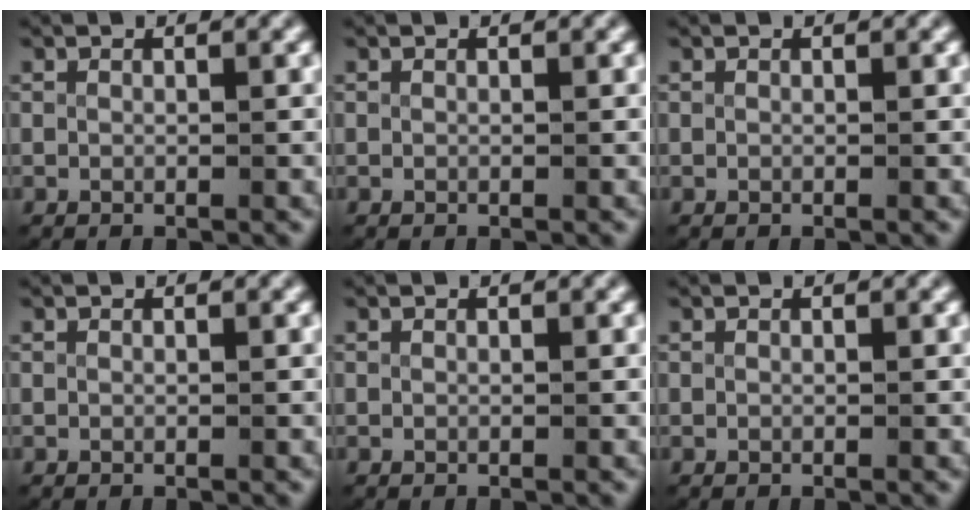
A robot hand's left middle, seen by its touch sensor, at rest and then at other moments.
{"total": 0.0}
{"total": 0.0}
{"total": 0.0}
{"total": 0.0}
{"total": 0.0}